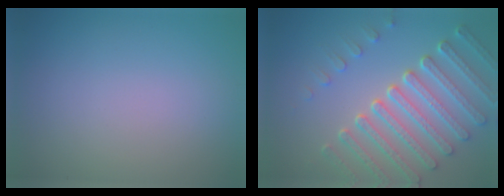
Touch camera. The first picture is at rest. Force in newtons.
{"total": 7.2, "press": 5.3, "slide": 4.9}